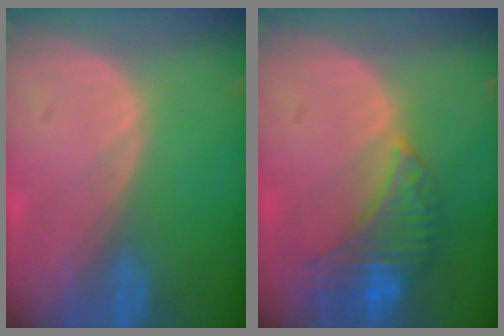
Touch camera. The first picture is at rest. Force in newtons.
{"total": 8.2, "press": 7.1, "slide": 4.0}